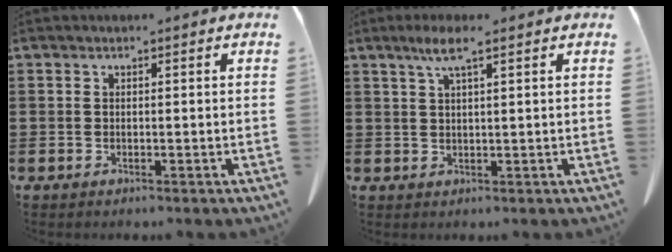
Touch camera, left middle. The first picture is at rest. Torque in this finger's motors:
{"motor_torque": [0.79, -0.19, 0.13, 0.09]}